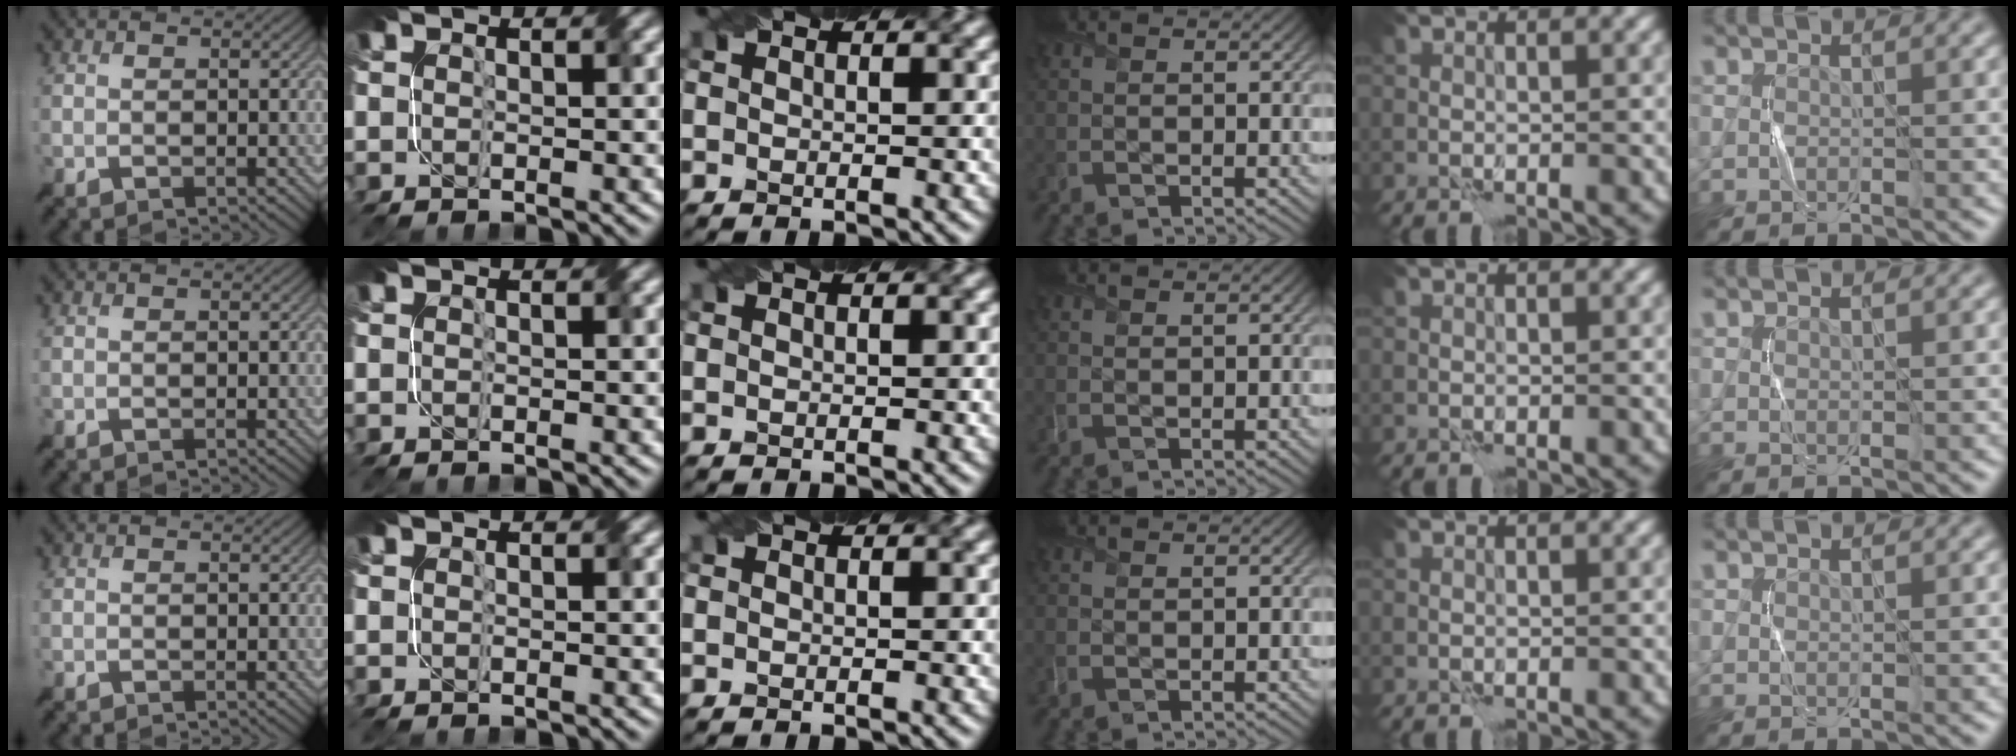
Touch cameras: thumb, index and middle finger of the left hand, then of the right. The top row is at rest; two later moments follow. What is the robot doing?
{"motion": "fold", "object": "file"}